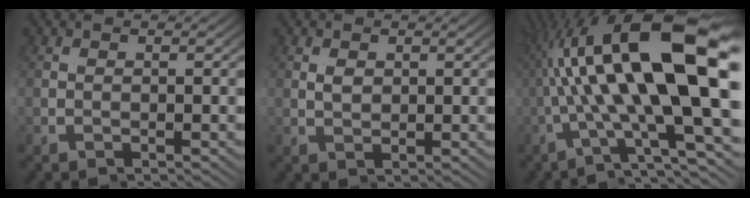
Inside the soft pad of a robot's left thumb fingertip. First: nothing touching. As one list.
[{"total": 0.8, "force": [0.7, 0.0, 0.2], "torque": [-0.006, 0.003, 0.010]}, {"total": 15.1, "force": [1.3, 4.0, 14.5], "torque": [-0.244, 0.026, 0.000]}]